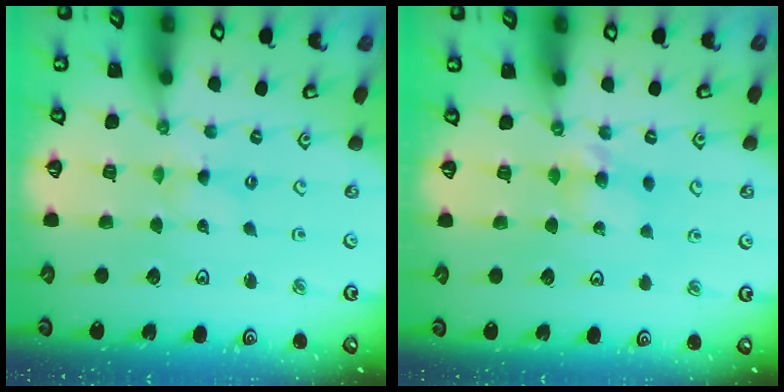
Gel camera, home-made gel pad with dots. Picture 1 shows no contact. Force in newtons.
{"total": 6.0, "press": 5.9, "slide": 1.0}